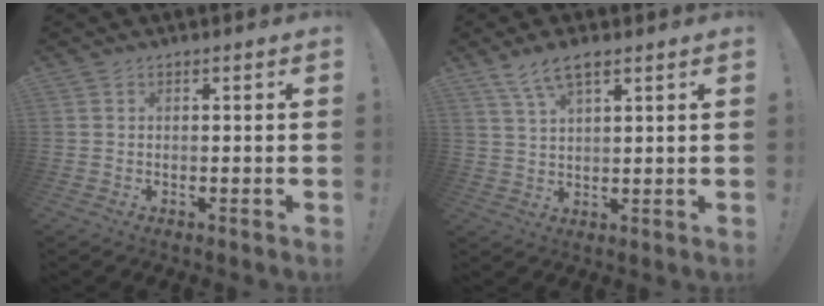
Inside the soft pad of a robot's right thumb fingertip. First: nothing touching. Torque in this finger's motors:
{"motor_torque": [0.00, 0.00, -0.24, 0.28, 0.00]}